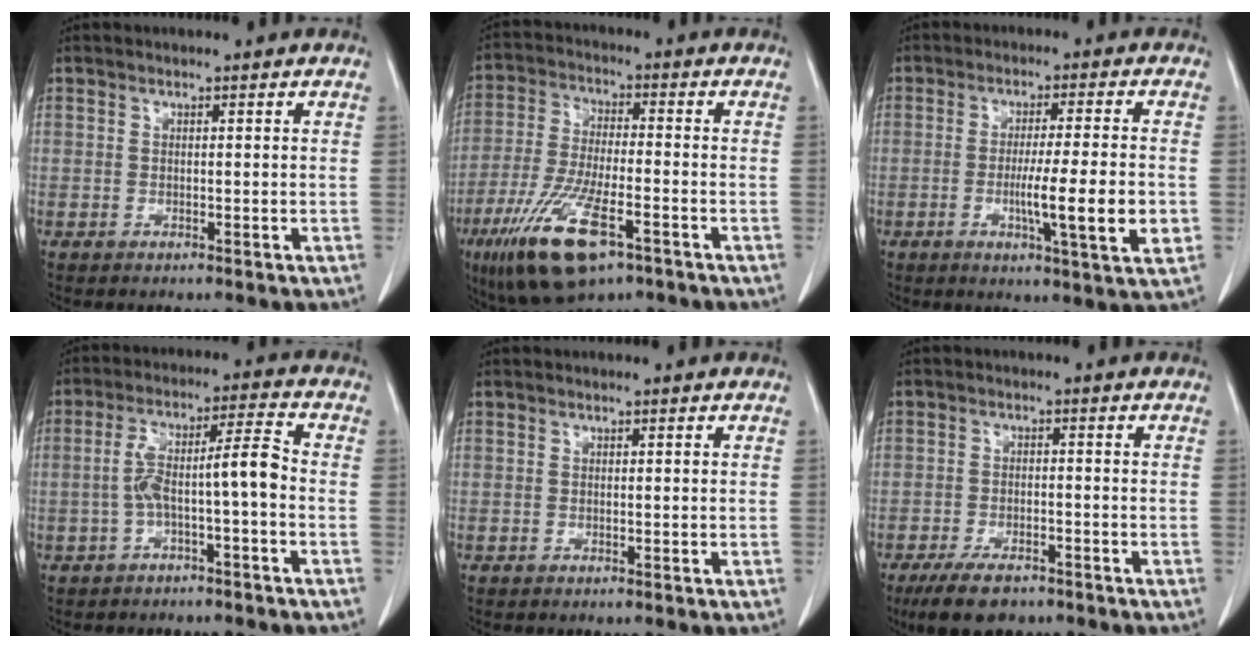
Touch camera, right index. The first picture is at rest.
{"total": 13.8, "force": [-7.4, 3.5, 11.1], "torque": [-0.222, -0.025, -0.124]}
{"total": 10.1, "force": [-2.0, -0.2, 9.9], "torque": [-0.152, -0.020, -0.035]}
{"total": 7.7, "force": [-1.8, 0.6, 7.4], "torque": [-0.137, 0.034, -0.028]}
{"total": 0.0}
{"total": 6.8, "force": [-5.0, 2.9, 3.5], "torque": [-0.063, -0.004, -0.083]}